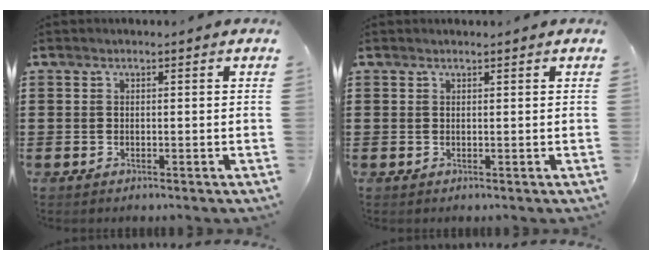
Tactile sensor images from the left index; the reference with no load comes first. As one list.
[{"total": 0.5, "force": [0.5, 0.0, 0.2], "torque": [-0.005, -0.001, 0.011]}]